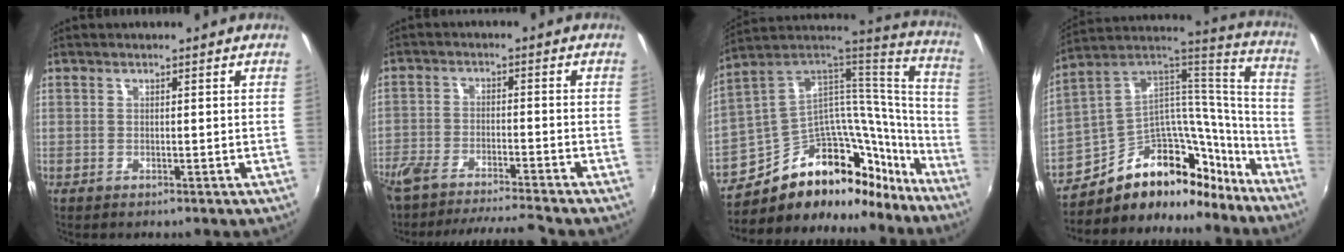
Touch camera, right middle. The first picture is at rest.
{"total": 12.6, "force": [-11.5, 1.0, 5.0], "torque": [-0.115, -0.008, -0.193]}
{"total": 26.2, "force": [-17.6, 14.9, 12.5], "torque": [-0.202, 0.075, -0.257]}
{"total": 23.7, "force": [-15.5, 14.4, 10.7], "torque": [-0.186, 0.087, -0.230]}